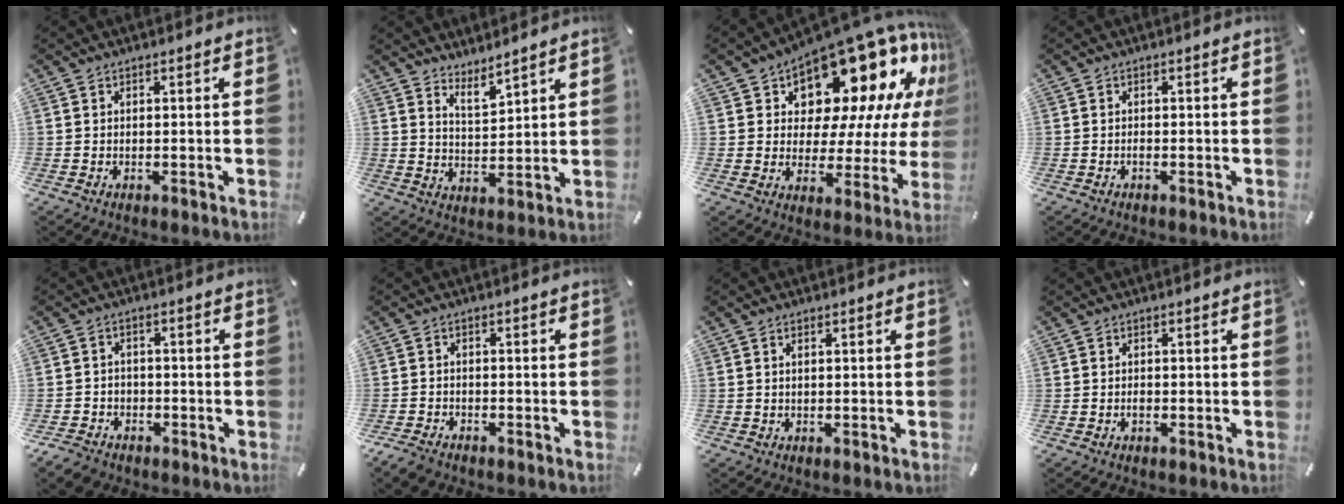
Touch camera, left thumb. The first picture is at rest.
{"total": 4.7, "force": [4.7, 0.6, 0.4], "torque": [-0.015, -0.031, 0.087]}
{"total": 20.5, "force": [13.3, 10.9, 11.2], "torque": [-0.153, -0.110, 0.226]}
{"total": 0.9, "force": [-0.5, 0.3, 0.7], "torque": [-0.016, -0.002, -0.009]}
{"total": 4.5, "force": [-2.9, 3.4, 0.7], "torque": [-0.024, 0.014, -0.058]}
{"total": 2.9, "force": [-2.5, 1.4, 0.6], "torque": [-0.024, 0.010, -0.053]}
{"total": 0.6, "force": [0.2, 0.3, 0.5], "torque": [-0.012, 0.002, 0.002]}
{"total": 1.1, "force": [-0.4, 0.6, 0.8], "torque": [-0.015, 0.000, -0.009]}